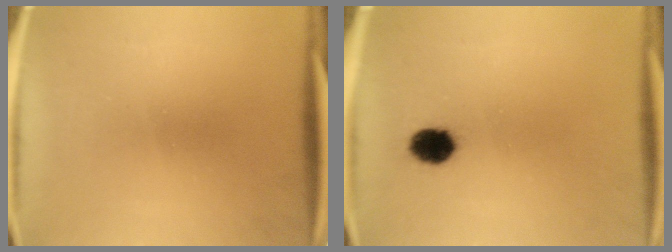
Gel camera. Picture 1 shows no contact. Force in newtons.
{"total": 5.0}